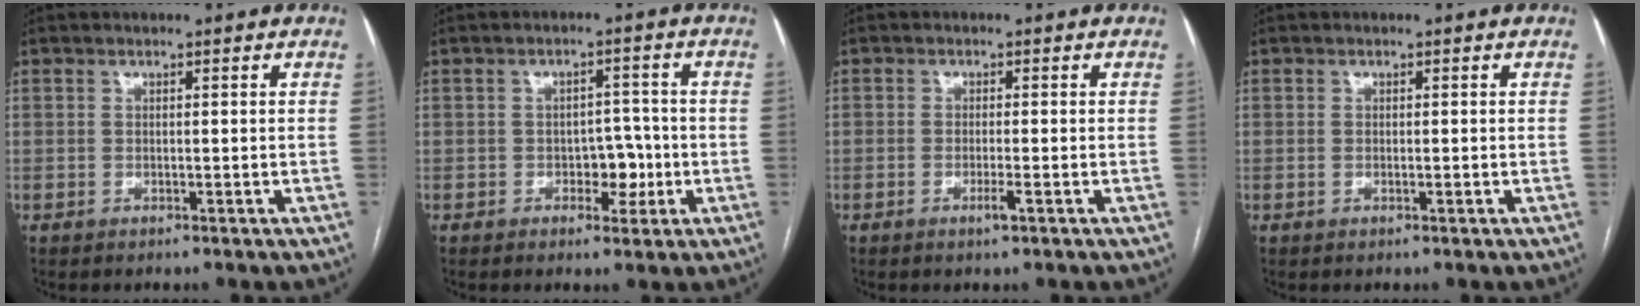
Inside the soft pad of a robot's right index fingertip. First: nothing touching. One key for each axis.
{"total": 4.5, "fx": -1.3, "fy": 2.9, "fz": 3.3, "tx": -0.039, "ty": 0.012, "tz": -0.014}
{"total": 1.9, "fx": -0.9, "fy": 0.1, "fz": 1.7, "tx": -0.029, "ty": -0.002, "tz": -0.016}
{"total": 0.9, "fx": -0.2, "fy": 0.3, "fz": 0.8, "tx": -0.018, "ty": 0.000, "tz": -0.001}